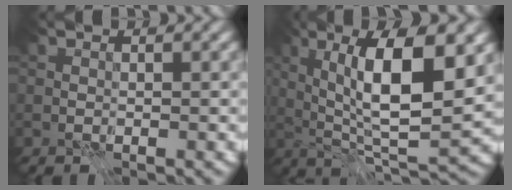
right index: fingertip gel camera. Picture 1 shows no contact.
{"total": 10.9, "force": [2.8, 3.6, 9.9], "torque": [-0.152, -0.006, 0.053]}